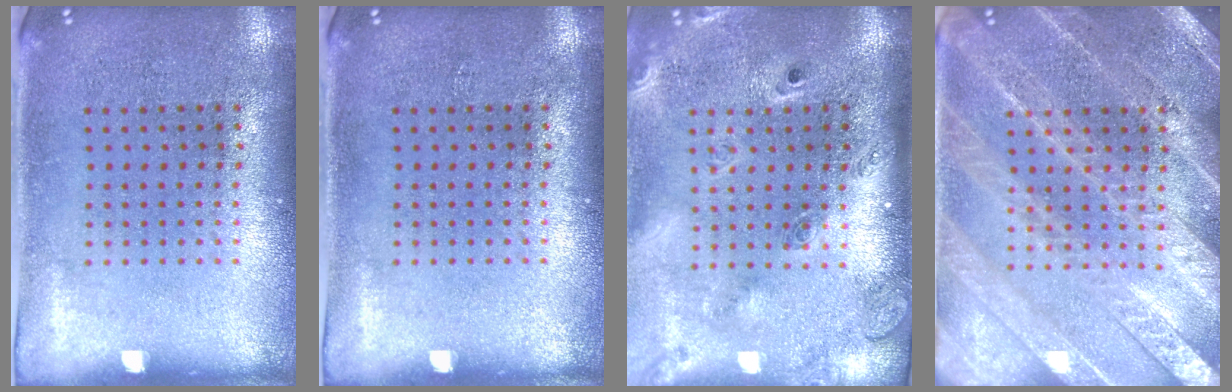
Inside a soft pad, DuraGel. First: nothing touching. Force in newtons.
{"total": 0.0}
{"total": 2.5, "press": 1.8, "slide": 1.7}
{"total": 3.3, "press": 3.3, "slide": 0.4}